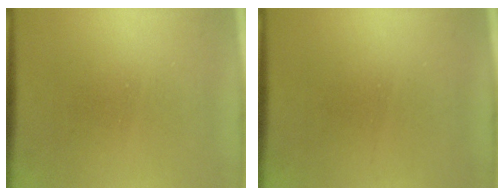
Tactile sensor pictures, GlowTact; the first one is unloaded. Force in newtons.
{"total": 1.4}